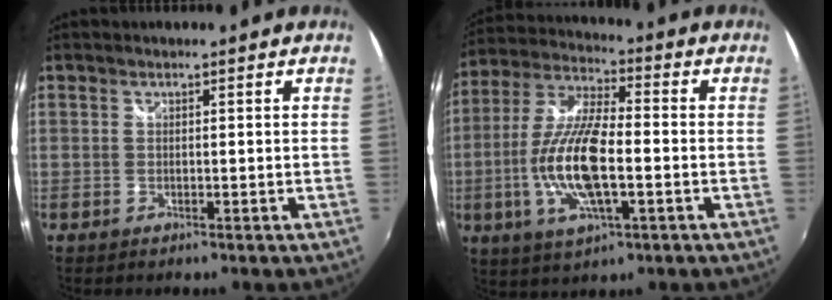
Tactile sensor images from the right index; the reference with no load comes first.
{"total": 15.3, "force": [-3.2, 5.0, 14.1], "torque": [-0.287, -0.006, -0.061]}